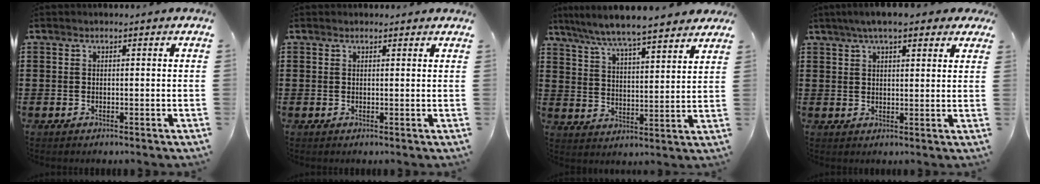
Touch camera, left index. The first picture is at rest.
{"total": 0.7, "force": [0.6, 0.3, 0.2], "torque": [-0.006, 0.001, 0.013]}
{"total": 6.2, "force": [5.8, 0.0, 2.2], "torque": [-0.070, -0.034, 0.099]}
{"total": 5.5, "force": [4.1, 1.3, 3.4], "torque": [-0.078, 0.005, 0.073]}